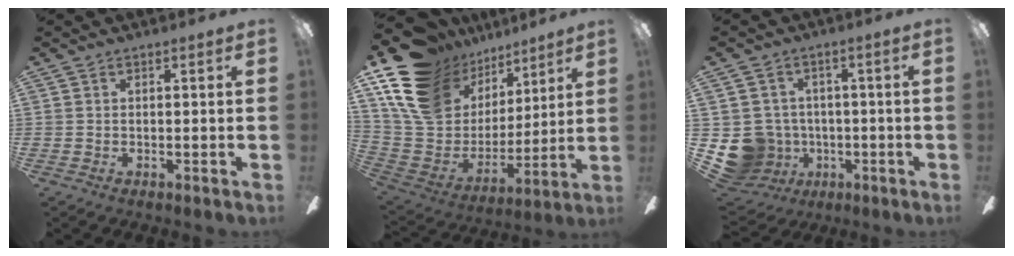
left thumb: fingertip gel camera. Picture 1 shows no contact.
{"total": 20.2, "force": [11.5, 13.2, 10.1], "torque": [-0.228, -0.067, 0.224]}
{"total": 10.7, "force": [-2.5, 10.0, 2.7], "torque": [-0.088, 0.016, -0.038]}